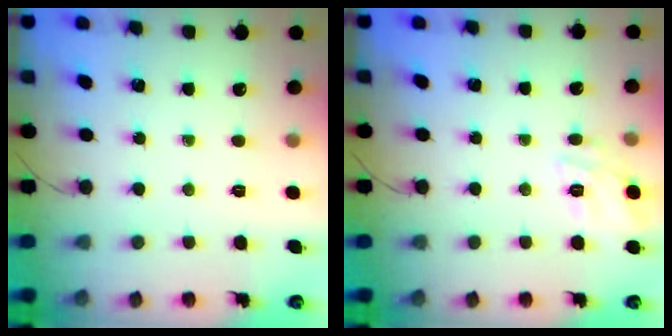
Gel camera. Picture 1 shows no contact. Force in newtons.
{"total": 13.1, "press": 13.1, "slide": 0.5}